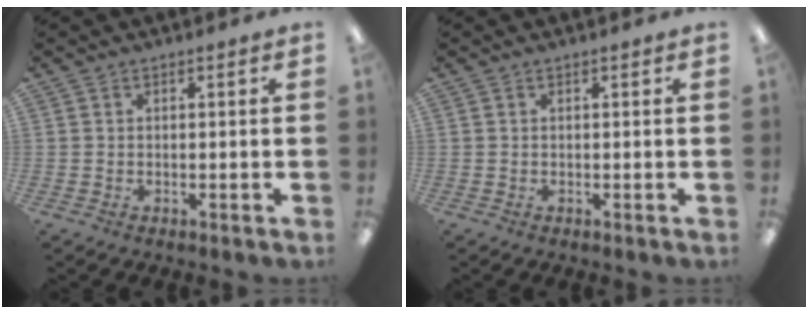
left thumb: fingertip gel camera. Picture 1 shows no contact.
{"total": 0.0}